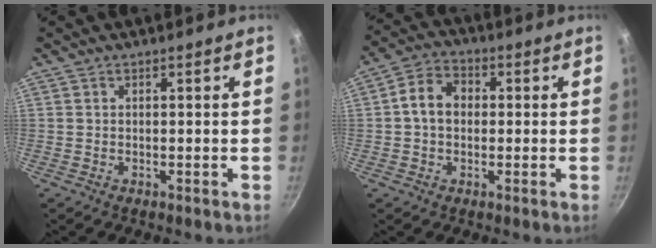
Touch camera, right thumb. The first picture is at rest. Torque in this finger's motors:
{"motor_torque": [0.52, 1.55, 1.00, -0.11, 0.03]}